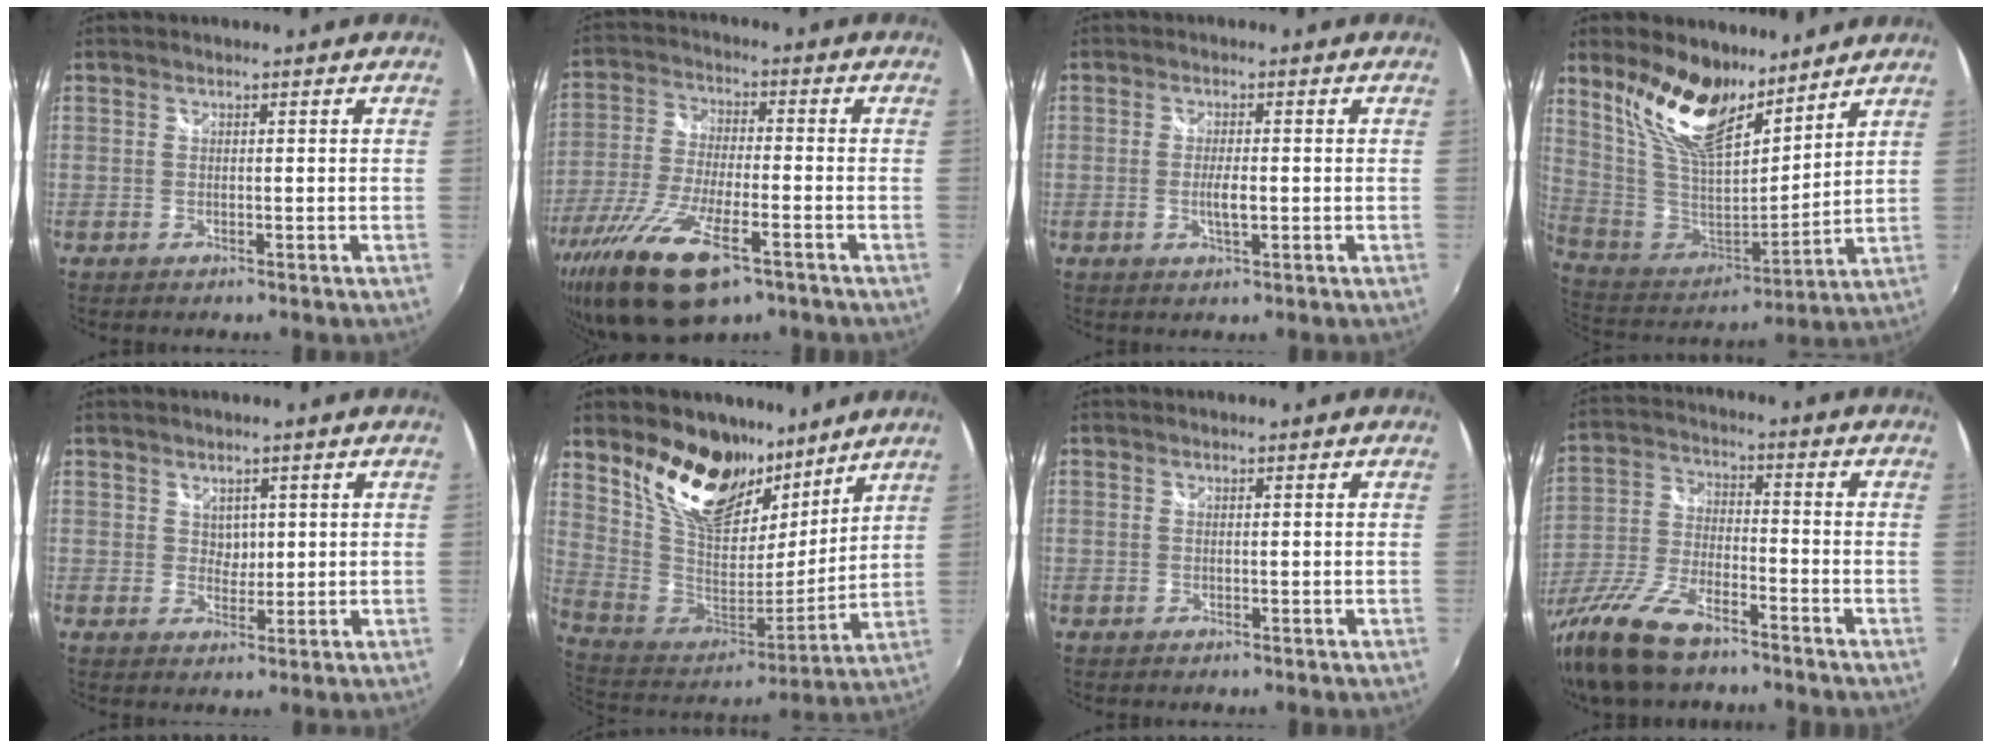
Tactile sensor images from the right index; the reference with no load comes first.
{"total": 17.9, "force": [-10.5, 6.0, 13.2], "torque": [-0.273, -0.053, -0.195]}
{"total": 3.0, "force": [-0.6, 0.8, 2.8], "torque": [-0.051, -0.006, -0.008]}
{"total": 18.3, "force": [12.3, 7.6, 11.2], "torque": [-0.221, 0.004, 0.247]}
{"total": 2.3, "force": [1.0, 2.0, 0.5], "torque": [-0.002, 0.003, 0.019]}
{"total": 21.4, "force": [14.1, 11.6, 11.2], "torque": [-0.228, 0.010, 0.267]}
{"total": 0.0}
{"total": 16.0, "force": [-11.6, 5.4, 9.5], "torque": [-0.211, -0.033, -0.223]}